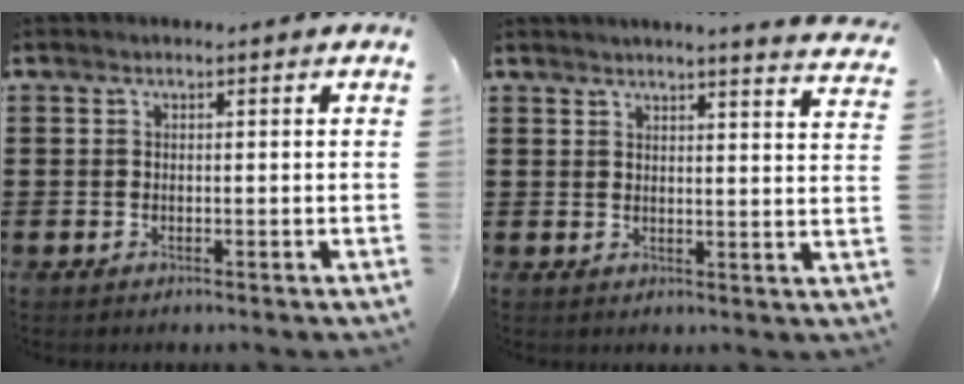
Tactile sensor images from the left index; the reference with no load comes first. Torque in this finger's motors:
{"motor_torque": [1.28, -0.86, 0.54, 0.08]}